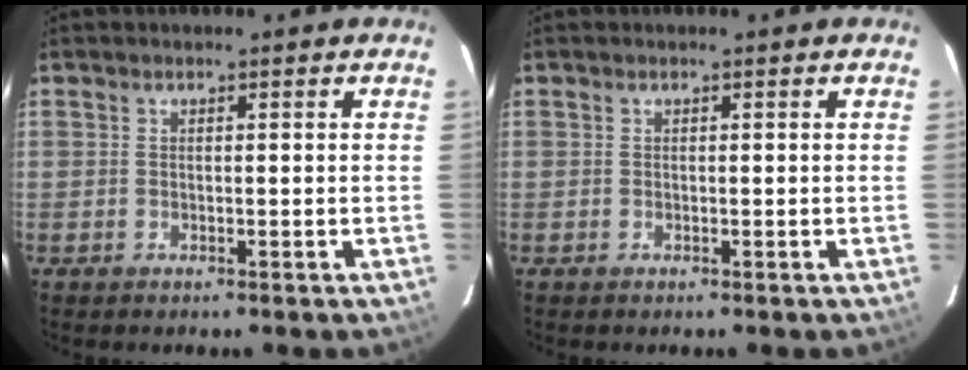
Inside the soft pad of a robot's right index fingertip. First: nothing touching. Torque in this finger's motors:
{"motor_torque": [-0.04, 0.13, -0.02, 0.00]}